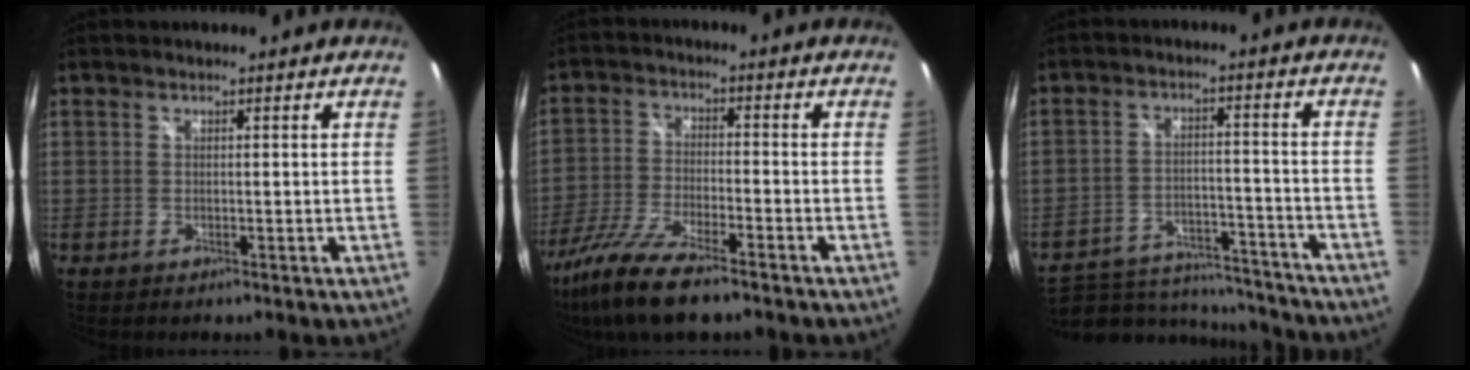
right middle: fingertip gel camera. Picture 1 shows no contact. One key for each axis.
{"total": 13.1, "fx": -9.8, "fy": 2.6, "fz": 8.2, "tx": -0.184, "ty": -0.036, "tz": -0.190}
{"total": 20.4, "fx": -17.3, "fy": 7.5, "fz": 7.9, "tx": -0.166, "ty": -0.003, "tz": -0.232}